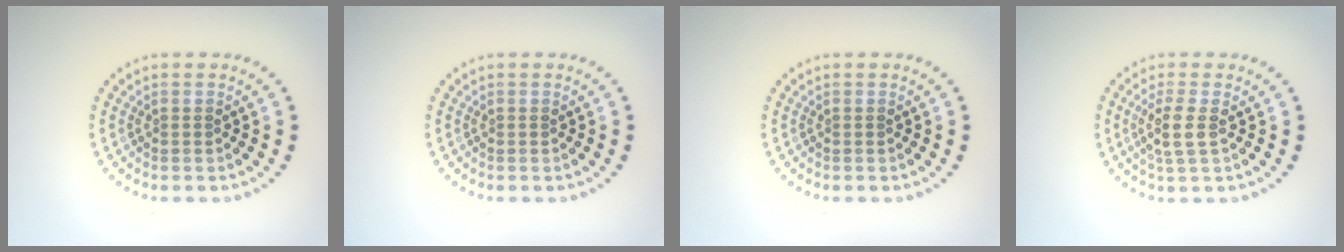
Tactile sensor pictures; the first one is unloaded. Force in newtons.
{"total": 0.0}
{"total": 0.0}
{"total": 2.3, "press": 2.0, "slide": 1.2}